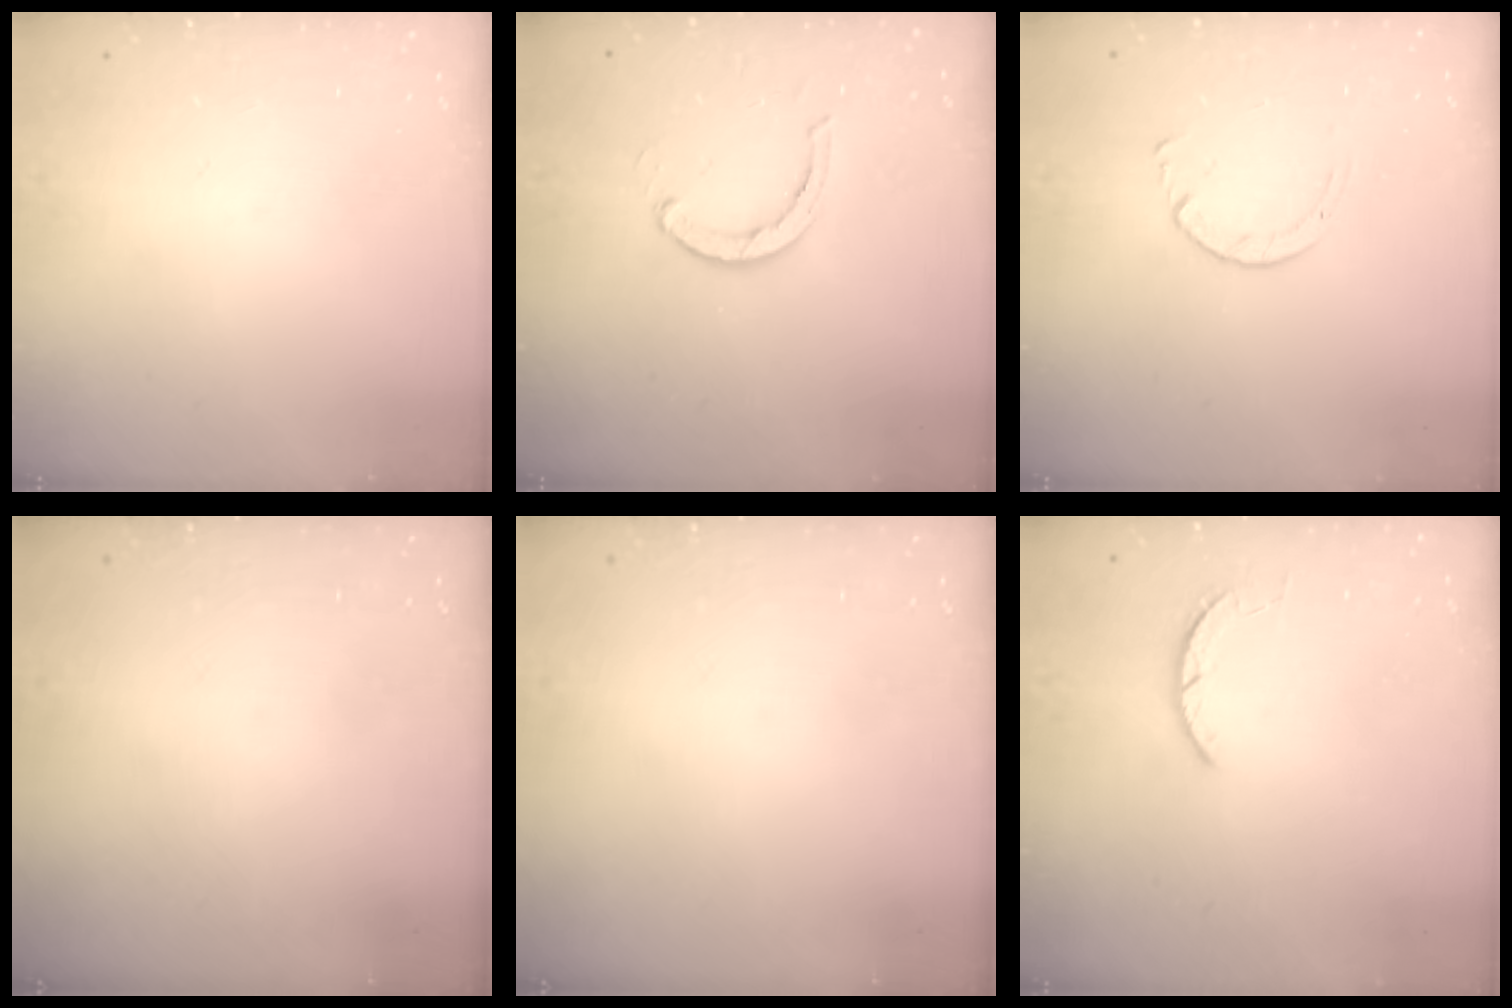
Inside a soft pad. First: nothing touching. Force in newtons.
{"total": 2.9, "press": 2.8, "slide": 0.5}
{"total": 1.7, "press": 1.7, "slide": 0.2}
{"total": 0.0}
{"total": 0.0}
{"total": 1.6, "press": 1.6, "slide": 0.3}